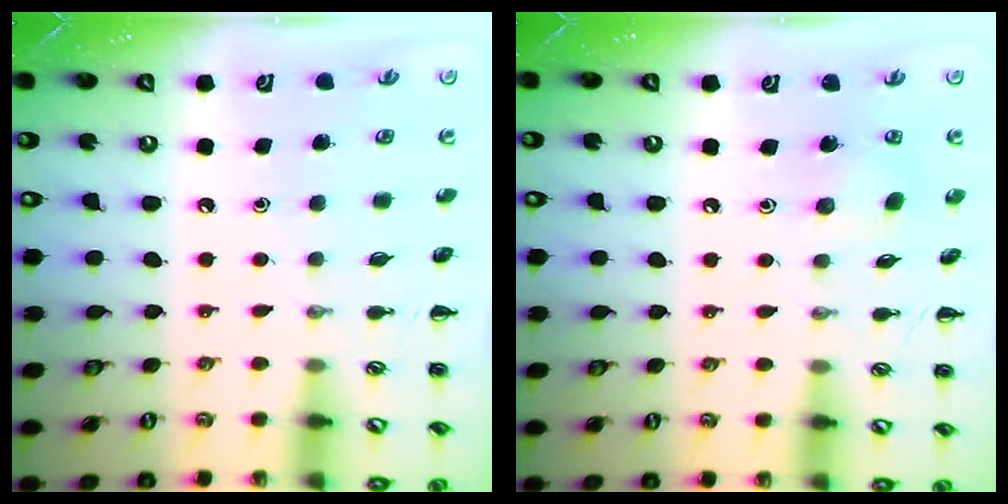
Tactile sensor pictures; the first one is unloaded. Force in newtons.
{"total": 4.3, "press": 4.2, "slide": 1.2}